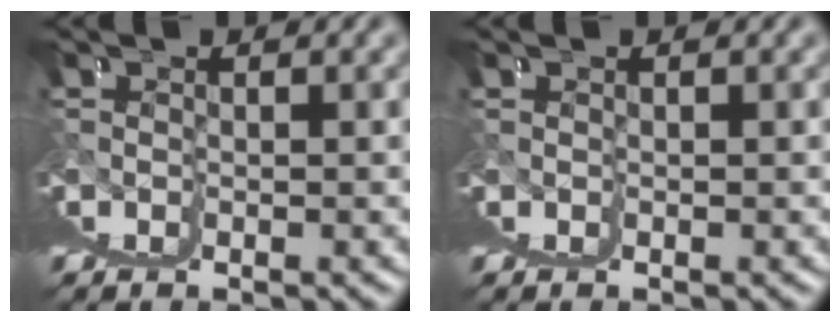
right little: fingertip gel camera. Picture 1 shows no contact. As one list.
[{"total": 0.0}]